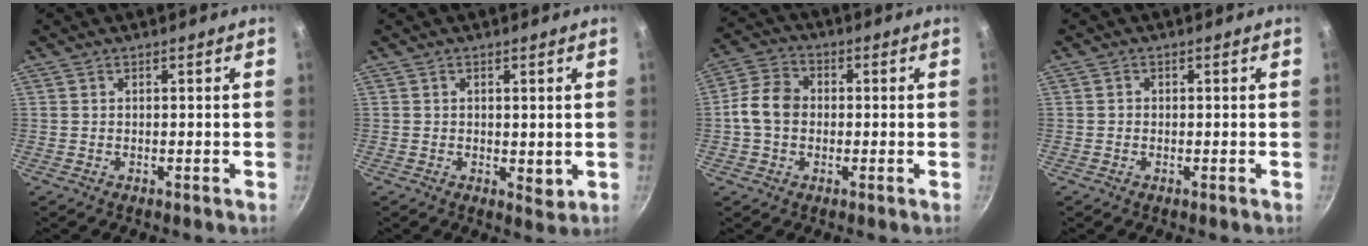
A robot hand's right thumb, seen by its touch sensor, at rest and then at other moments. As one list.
[{"total": 2.9, "force": [0.5, 1.8, 2.2], "torque": [-0.029, -0.005, 0.009]}, {"total": 7.8, "force": [-0.4, 6.2, 4.8], "torque": [-0.070, 0.020, -0.024]}, {"total": 0.6, "force": [-0.1, 0.6, 0.1], "torque": [0.000, 0.003, -0.004]}]